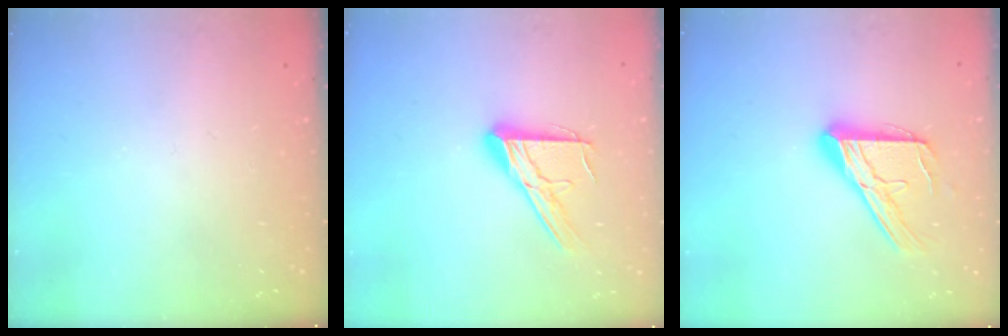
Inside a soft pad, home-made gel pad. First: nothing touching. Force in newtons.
{"total": 13.9, "press": 13.8, "slide": 1.3}
{"total": 15.7, "press": 15.7, "slide": 1.5}